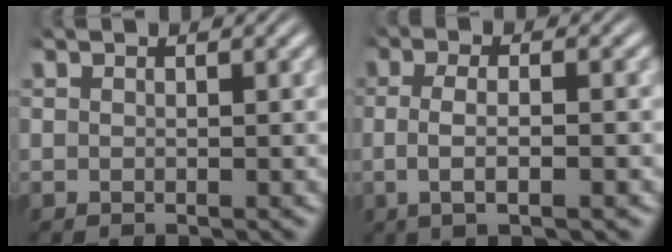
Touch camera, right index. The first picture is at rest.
{"total": 3.7, "force": [-0.4, 1.1, 3.5], "torque": [-0.068, -0.002, -0.006]}